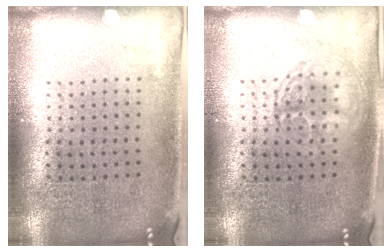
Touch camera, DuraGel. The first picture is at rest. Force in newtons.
{"total": 1.1, "press": 1.1, "slide": 0.2}